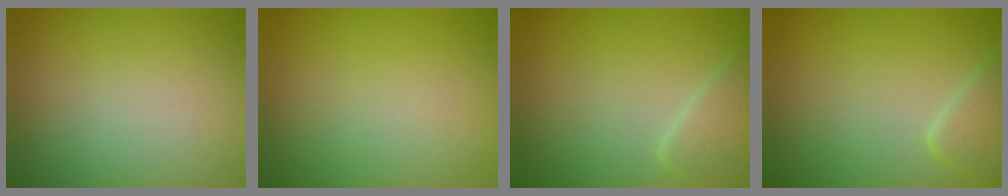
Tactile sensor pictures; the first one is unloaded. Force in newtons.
{"total": 0.0}
{"total": 2.6, "press": 2.6, "slide": 0.1}
{"total": 2.2, "press": 2.2, "slide": 0.2}